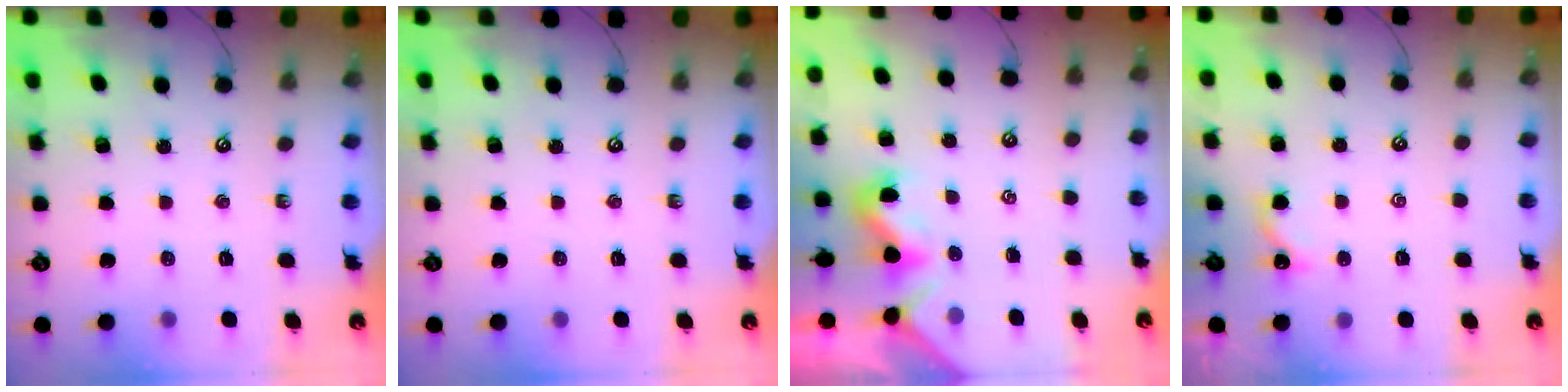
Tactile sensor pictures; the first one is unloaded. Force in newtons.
{"total": 0.0}
{"total": 1.1, "press": 1.0, "slide": 0.5}
{"total": 0.0}